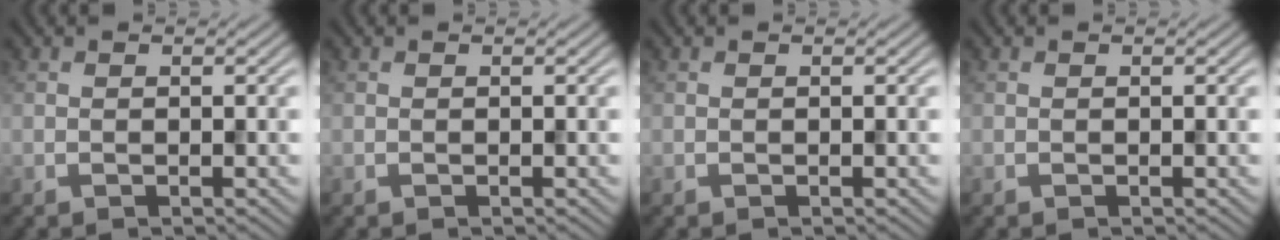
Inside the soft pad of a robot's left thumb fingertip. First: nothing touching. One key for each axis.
{"total": 0.0}
{"total": 0.0}
{"total": 0.0}